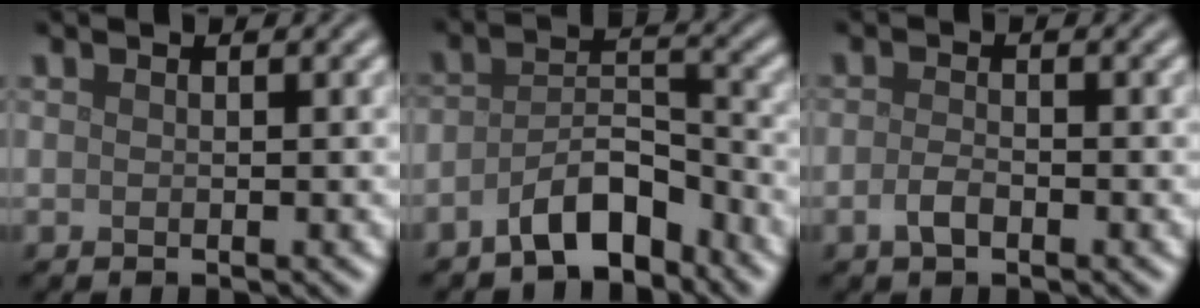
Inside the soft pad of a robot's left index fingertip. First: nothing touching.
{"total": 5.6, "force": [-3.8, 2.5, 3.2], "torque": [-0.048, 0.009, -0.075]}
{"total": 1.6, "force": [-0.8, 0.7, 1.2], "torque": [-0.027, 0.000, -0.019]}